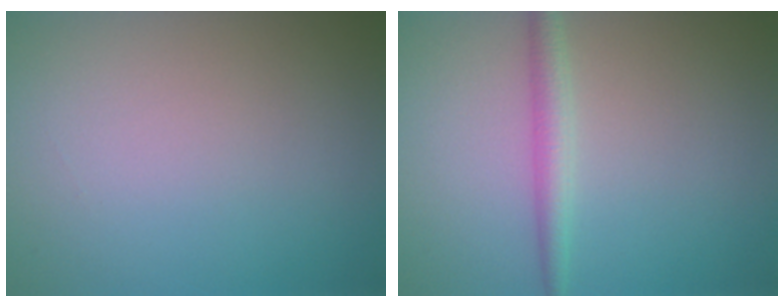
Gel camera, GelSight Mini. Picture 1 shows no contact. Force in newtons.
{"total": 2.2, "press": 2.2, "slide": 0.0}